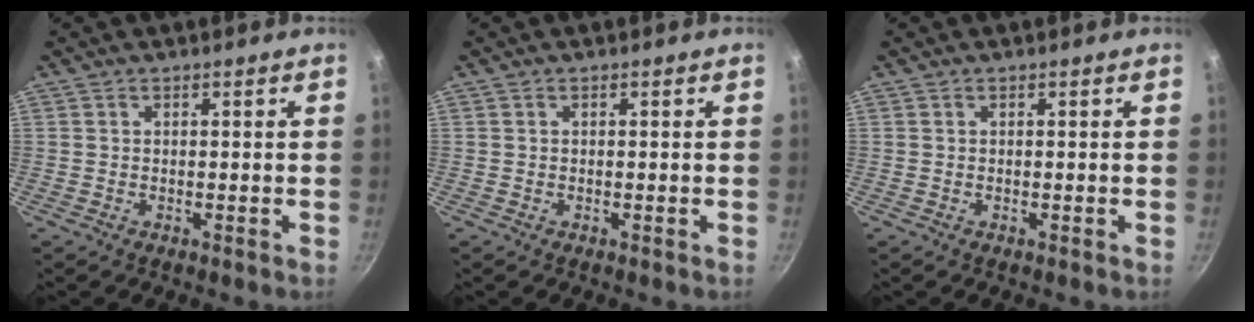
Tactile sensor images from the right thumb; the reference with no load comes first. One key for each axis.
{"total": 0.0}
{"total": 0.0}